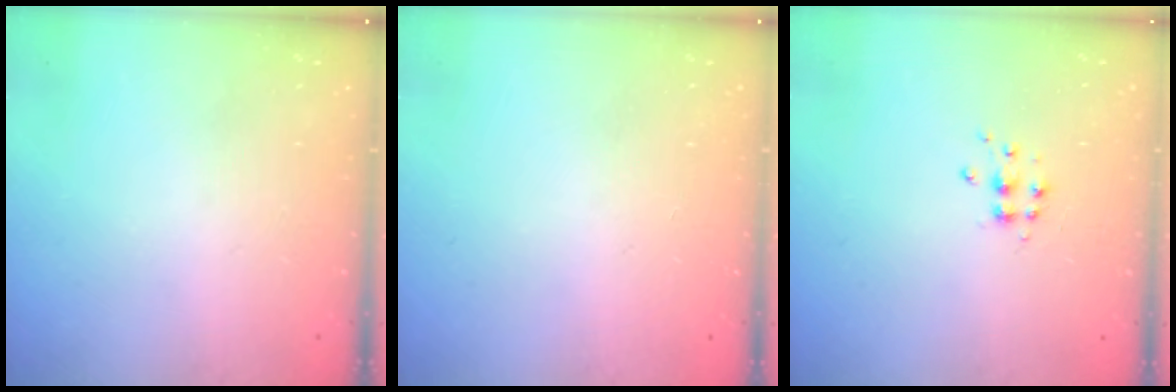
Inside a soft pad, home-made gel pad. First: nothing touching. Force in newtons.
{"total": 0.6, "press": 0.5, "slide": 0.2}
{"total": 5.4, "press": 5.4, "slide": 0.5}